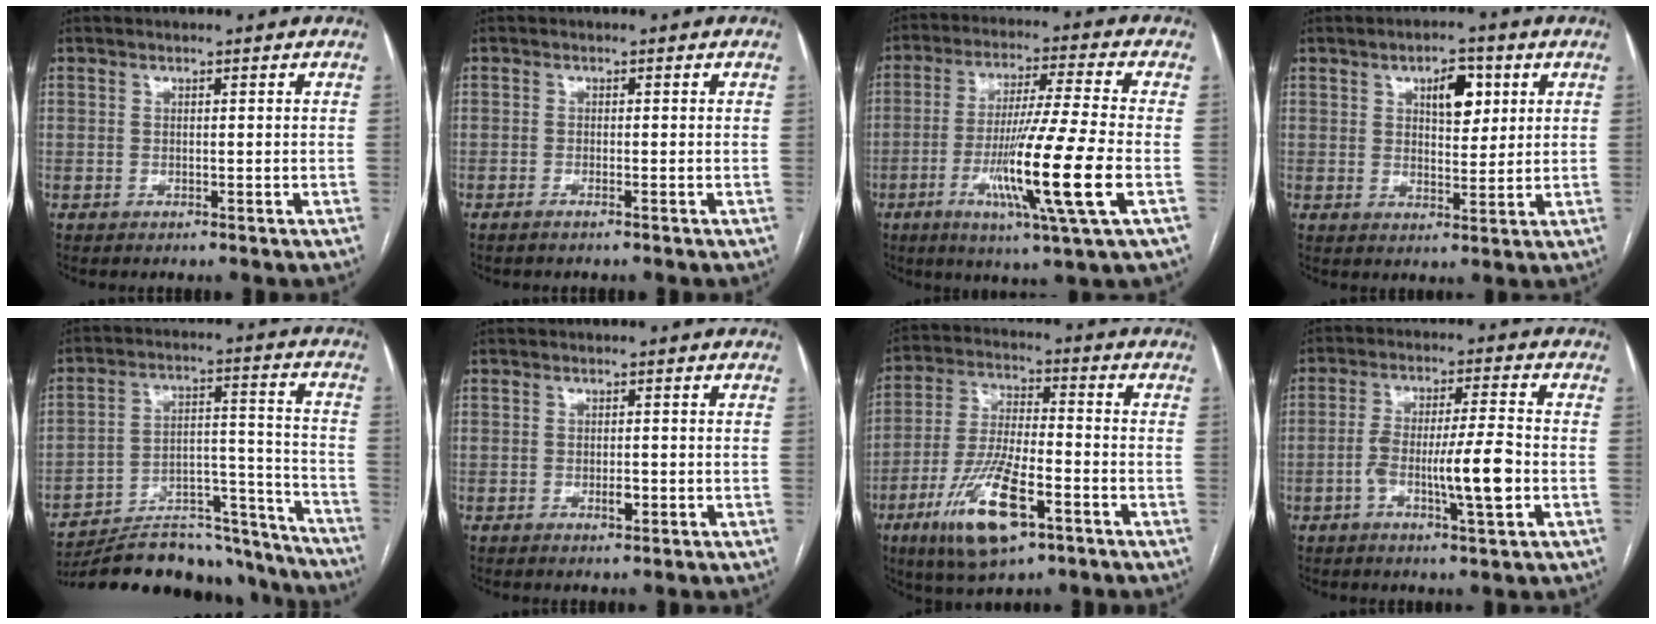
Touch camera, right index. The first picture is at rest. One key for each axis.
{"total": 0.9, "fx": -0.7, "fy": -0.1, "fz": 0.5, "tx": -0.011, "ty": 0.000, "tz": -0.013}
{"total": 15.5, "fx": -4.4, "fy": -1.3, "fz": 14.8, "tx": -0.279, "ty": -0.026, "tz": -0.083}
{"total": 5.9, "fx": 2.4, "fy": 2.7, "fz": 4.7, "tx": -0.073, "ty": 0.007, "tz": 0.039}
{"total": 25.6, "fx": -23.8, "fy": 5.2, "fz": 7.6, "tx": -0.093, "ty": 0.024, "tz": -0.346}
{"total": 1.7, "fx": -0.6, "fy": 0.6, "fz": 1.5, "tx": -0.026, "ty": -0.002, "tz": -0.007}
{"total": 14.5, "fx": -7.1, "fy": 3.7, "fz": 12.2, "tx": -0.246, "ty": -0.016, "tz": -0.122}
{"total": 9.6, "fx": -2.7, "fy": 0.7, "fz": 9.2, "tx": -0.165, "ty": 0.005, "tz": -0.046}